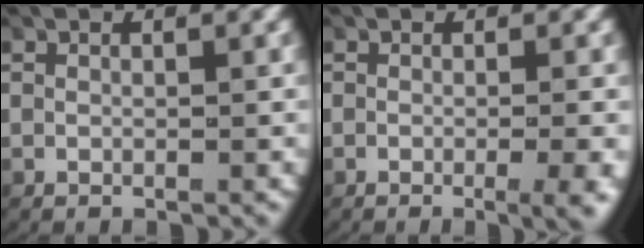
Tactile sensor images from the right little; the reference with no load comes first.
{"total": 2.7, "force": [-0.9, 0.3, 2.6], "torque": [-0.023, 0.002, -0.021]}